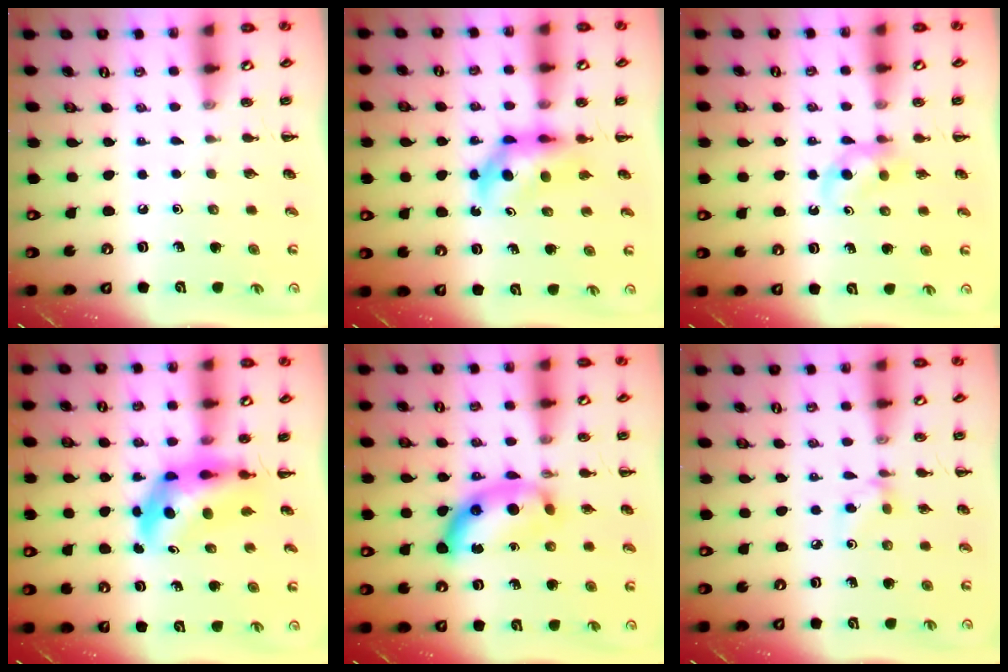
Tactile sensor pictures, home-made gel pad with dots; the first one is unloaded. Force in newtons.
{"total": 5.7, "press": 5.5, "slide": 1.4}
{"total": 4.7, "press": 4.5, "slide": 1.3}
{"total": 5.7, "press": 5.4, "slide": 1.9}
{"total": 12.0, "press": 12.0, "slide": 0.3}
{"total": 3.9, "press": 3.6, "slide": 1.5}